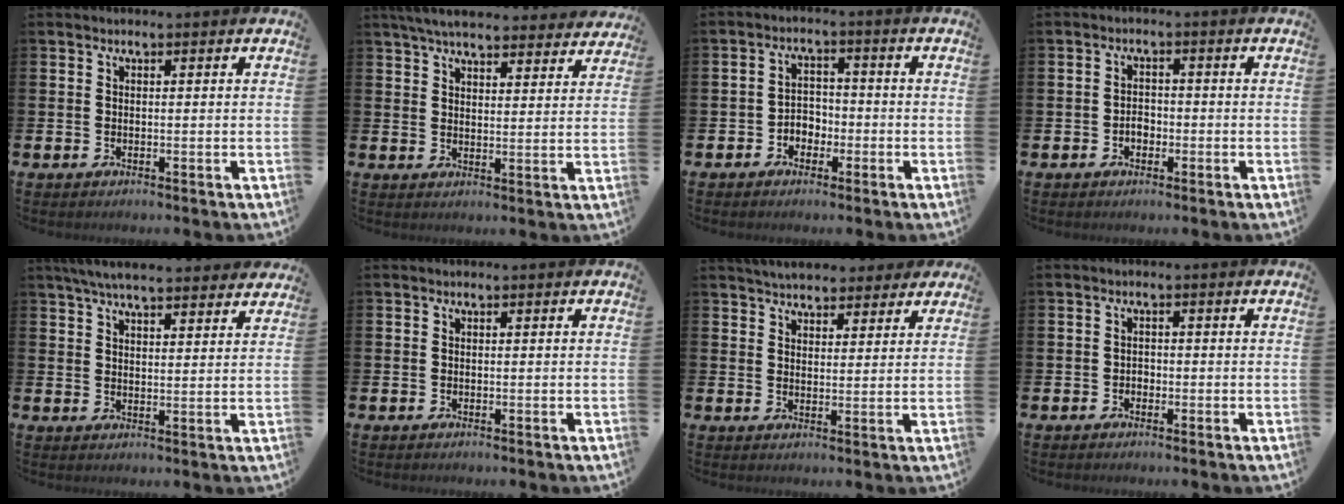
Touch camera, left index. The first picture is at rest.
{"total": 6.1, "force": [5.8, 1.2, 1.6], "torque": [-0.046, -0.025, 0.105]}
{"total": 2.9, "force": [-1.8, 2.2, 0.8], "torque": [-0.021, 0.008, -0.043]}
{"total": 2.0, "force": [-0.8, 1.5, 1.0], "torque": [-0.013, 0.000, -0.019]}
{"total": 6.2, "force": [5.8, 1.0, 2.1], "torque": [-0.052, -0.019, 0.105]}
{"total": 0.0}
{"total": 5.2, "force": [4.9, 1.5, 0.7], "torque": [-0.027, -0.019, 0.090]}
{"total": 1.1, "force": [-0.6, 0.9, 0.3], "torque": [-0.006, 0.003, -0.014]}